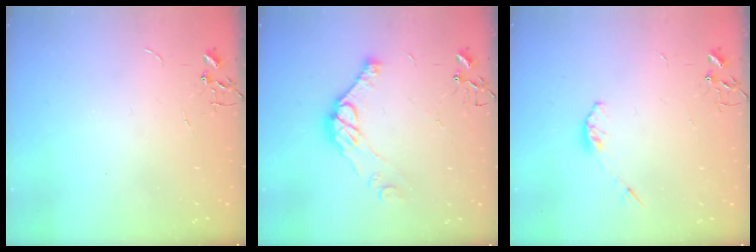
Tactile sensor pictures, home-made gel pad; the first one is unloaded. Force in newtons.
{"total": 11.5, "press": 11.4, "slide": 0.8}
{"total": 3.3, "press": 3.3, "slide": 0.5}